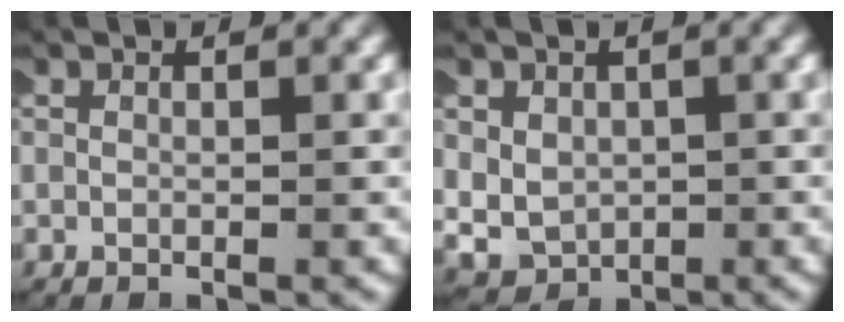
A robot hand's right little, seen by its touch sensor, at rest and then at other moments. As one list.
[{"total": 7.0, "force": [-1.3, 6.4, 2.6], "torque": [-0.087, -0.036, -0.010]}]